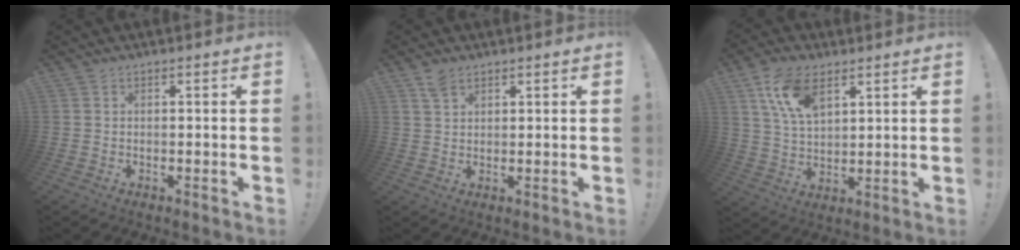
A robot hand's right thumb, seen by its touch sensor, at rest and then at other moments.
{"total": 3.4, "force": [2.3, 1.8, 1.7], "torque": [-0.029, -0.007, 0.044]}
{"total": 11.9, "force": [6.4, 6.4, 7.7], "torque": [-0.145, -0.018, 0.121]}